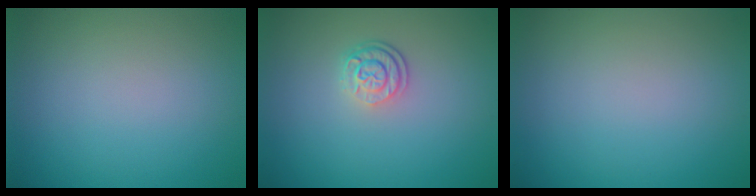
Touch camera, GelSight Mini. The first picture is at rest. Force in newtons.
{"total": 2.6, "press": 1.9, "slide": 1.7}
{"total": 0.0}